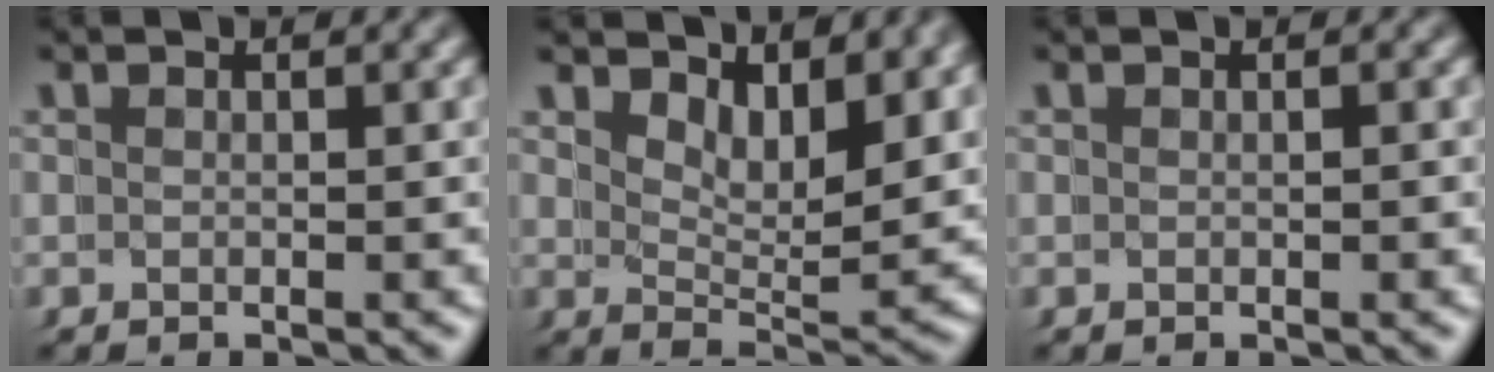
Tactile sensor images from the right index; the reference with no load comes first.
{"total": 4.3, "force": [3.9, 0.5, 1.8], "torque": [-0.016, -0.008, 0.059]}
{"total": 0.0}